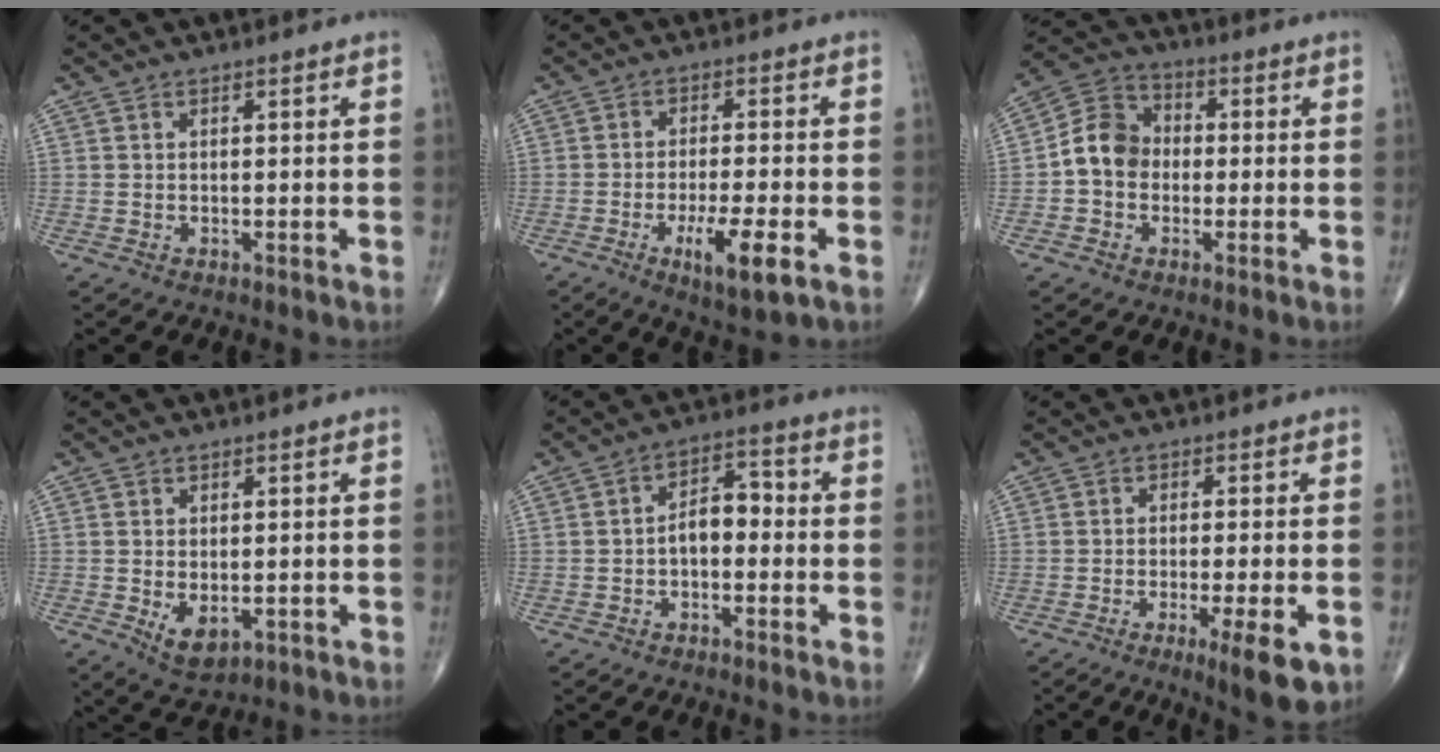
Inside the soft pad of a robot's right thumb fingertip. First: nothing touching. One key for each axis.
{"total": 8.7, "fx": -3.5, "fy": 1.9, "fz": 7.7, "tx": -0.137, "ty": -0.002, "tz": -0.054}
{"total": 8.6, "fx": -0.9, "fy": 7.2, "fz": 4.6, "tx": -0.068, "ty": 0.035, "tz": -0.033}
{"total": 5.3, "fx": -1.1, "fy": 3.1, "fz": 4.2, "tx": -0.063, "ty": -0.009, "tz": -0.005}
{"total": 6.0, "fx": -1.1, "fy": 3.6, "fz": 4.6, "tx": -0.058, "ty": 0.029, "tz": -0.028}
{"total": 8.0, "fx": -3.2, "fy": 1.4, "fz": 7.1, "tx": -0.107, "ty": -0.012, "tz": -0.047}